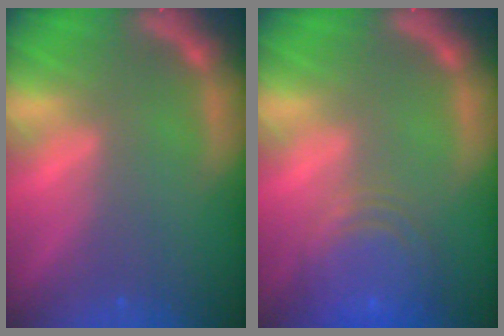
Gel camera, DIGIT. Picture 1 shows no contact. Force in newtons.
{"total": 8.0}